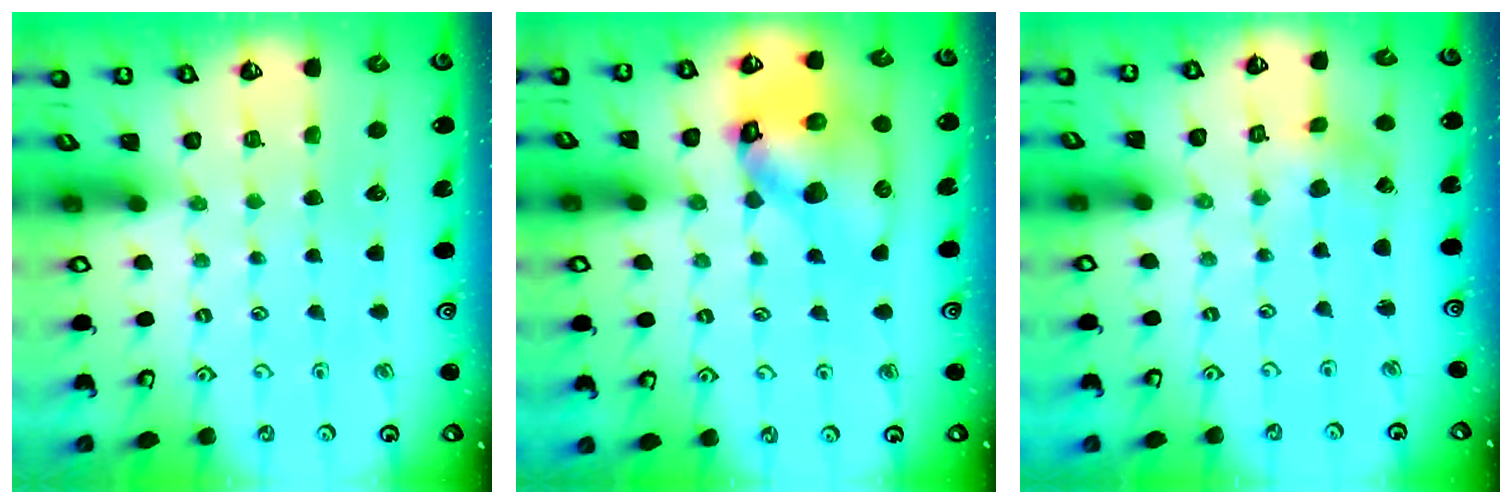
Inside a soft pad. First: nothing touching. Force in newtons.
{"total": 17.7, "press": 17.5, "slide": 2.7}
{"total": 0.0}